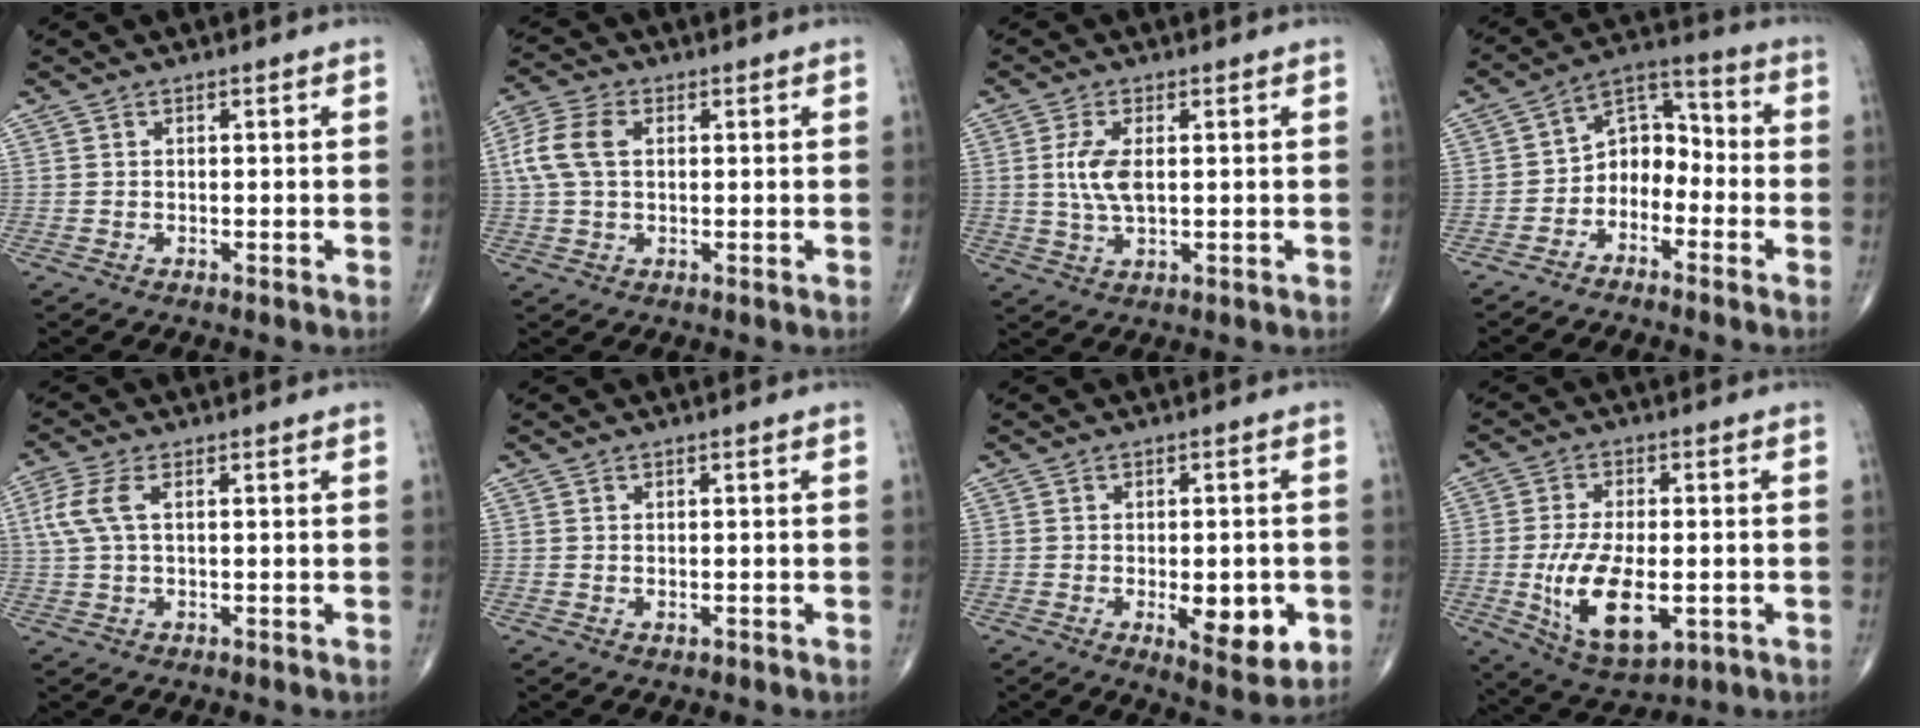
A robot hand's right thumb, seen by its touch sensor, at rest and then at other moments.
{"total": 7.9, "force": [1.4, 4.9, 6.0], "torque": [-0.145, 0.018, 0.026]}
{"total": 6.0, "force": [0.7, 2.7, 5.3], "torque": [-0.113, -0.003, 0.013]}
{"total": 8.5, "force": [-3.2, 6.2, 4.8], "torque": [-0.049, 0.062, -0.074]}
{"total": 5.5, "force": [1.2, 2.3, 4.8], "torque": [-0.138, 0.017, 0.025]}
{"total": 0.6, "force": [-0.3, 0.3, 0.4], "torque": [-0.005, 0.000, -0.003]}
{"total": 9.3, "force": [-2.4, 3.6, 8.2], "torque": [-0.095, -0.009, -0.026]}
{"total": 13.8, "force": [-2.9, 6.7, 11.7], "torque": [-0.208, -0.010, -0.037]}